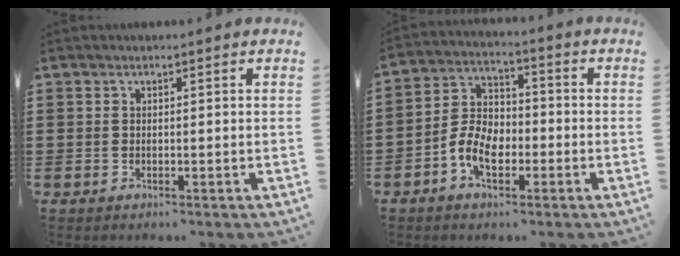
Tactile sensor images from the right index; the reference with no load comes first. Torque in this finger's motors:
{"motor_torque": [1.28, 0.85, 0.39, 0.14]}